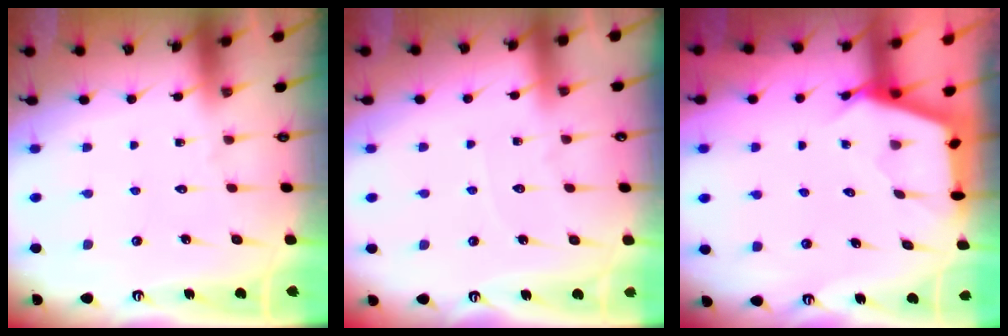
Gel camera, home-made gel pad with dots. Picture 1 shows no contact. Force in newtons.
{"total": 2.7, "press": 2.7, "slide": 0.4}
{"total": 2.7, "press": 2.7, "slide": 0.3}